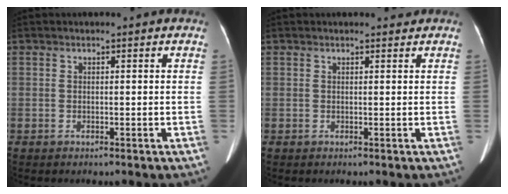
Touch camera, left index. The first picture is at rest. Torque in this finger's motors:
{"motor_torque": [0.29, -0.04, -0.03, 0.01]}